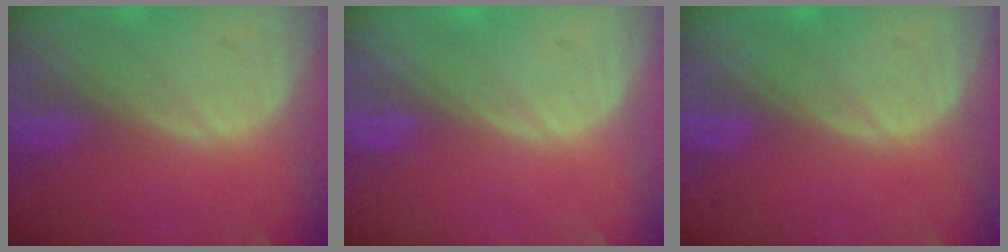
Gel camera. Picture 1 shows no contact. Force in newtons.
{"total": 0.0}
{"total": 0.0}